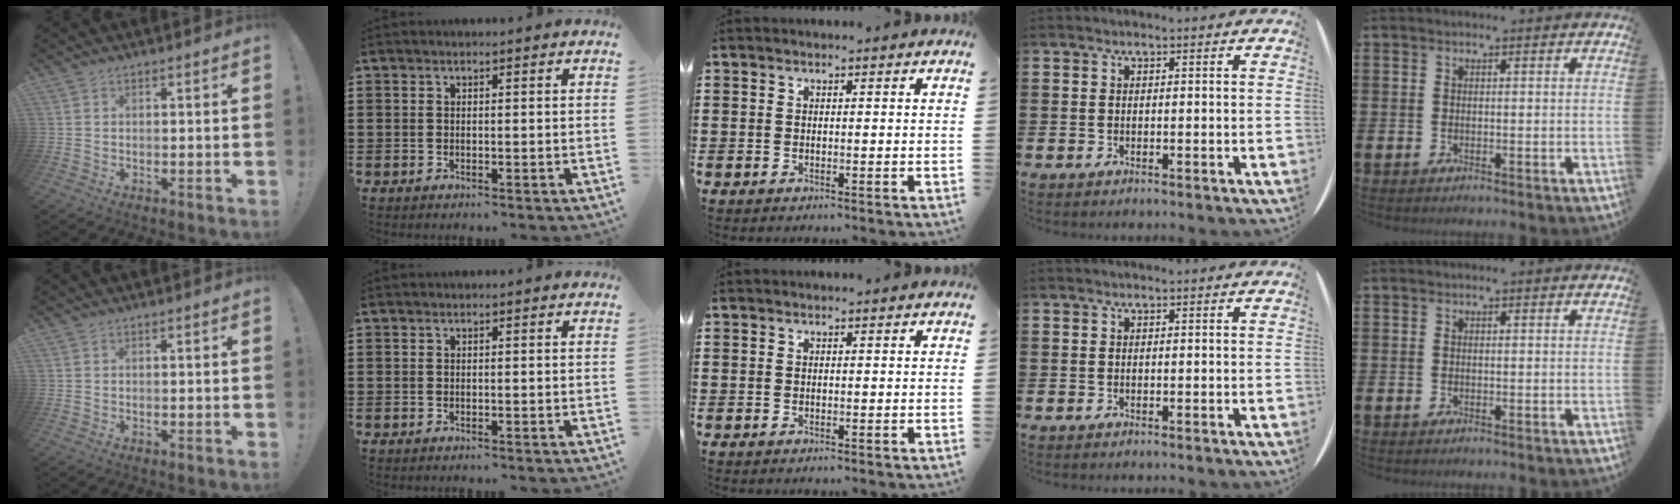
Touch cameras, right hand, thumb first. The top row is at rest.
{}